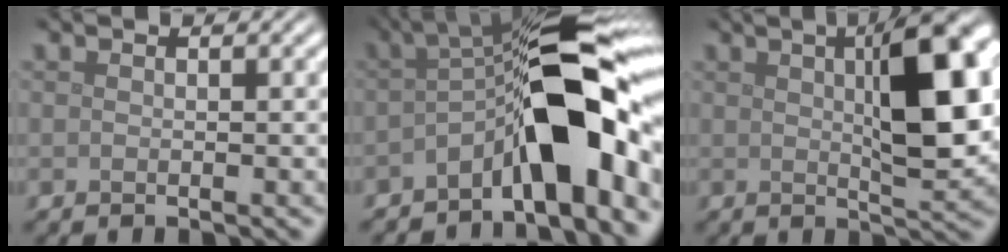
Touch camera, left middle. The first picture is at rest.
{"total": 11.1, "force": [-2.6, 4.0, 10.0], "torque": [-0.151, 0.013, -0.053]}
{"total": 10.0, "force": [2.2, 3.3, 9.2], "torque": [-0.126, 0.006, 0.036]}